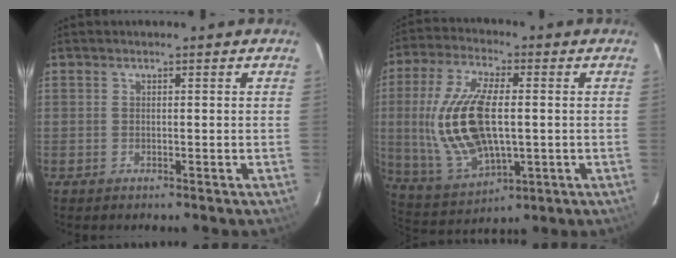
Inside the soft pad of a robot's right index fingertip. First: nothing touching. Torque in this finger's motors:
{"motor_torque": [2.14, 0.00, 0.60, 0.19]}